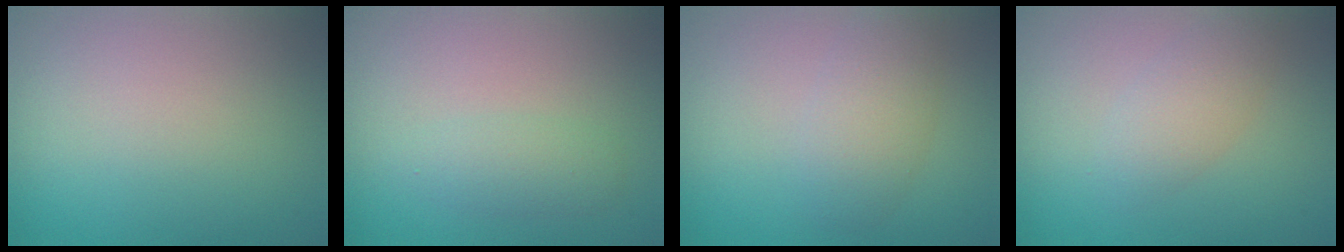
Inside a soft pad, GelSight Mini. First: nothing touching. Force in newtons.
{"total": 1.9, "press": 1.9, "slide": 0.1}
{"total": 3.0, "press": 3.0, "slide": 0.1}
{"total": 2.4, "press": 2.4, "slide": 0.1}